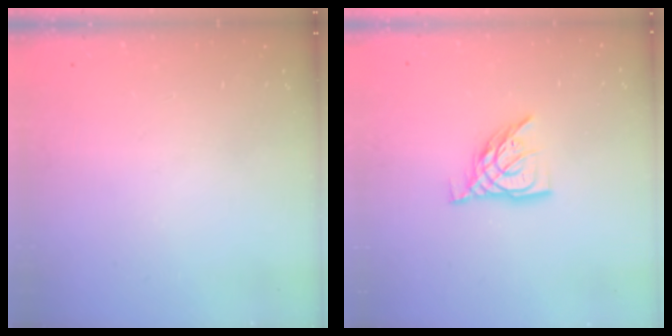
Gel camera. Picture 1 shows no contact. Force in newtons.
{"total": 9.2, "press": 9.1, "slide": 0.9}